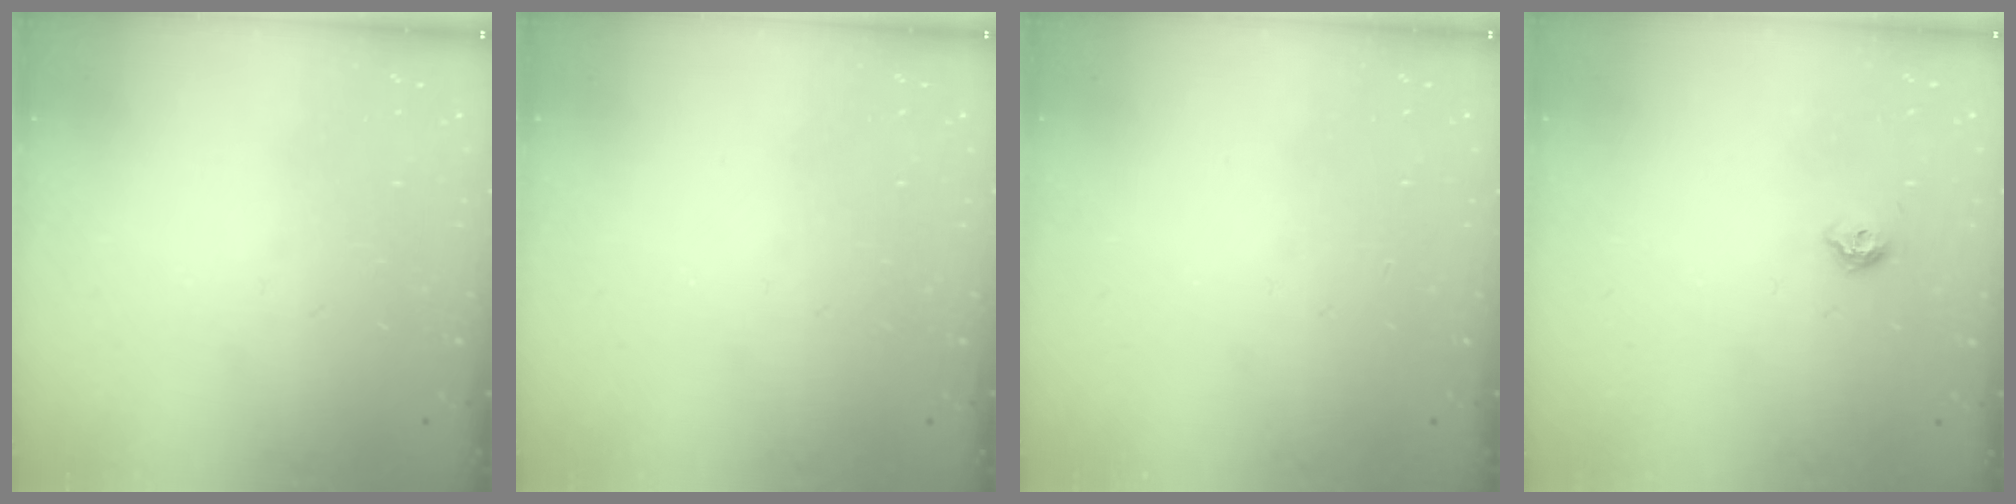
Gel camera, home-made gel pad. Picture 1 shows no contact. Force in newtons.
{"total": 0.0}
{"total": 0.0}
{"total": 5.6, "press": 5.5, "slide": 1.0}